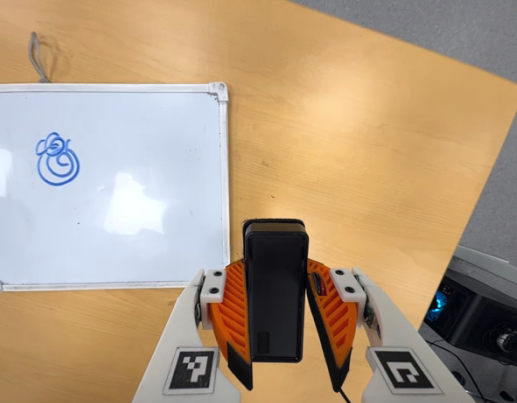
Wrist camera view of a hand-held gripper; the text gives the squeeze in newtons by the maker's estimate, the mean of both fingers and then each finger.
{"total": 6.4, "left": 5.1, "right": 7.7}